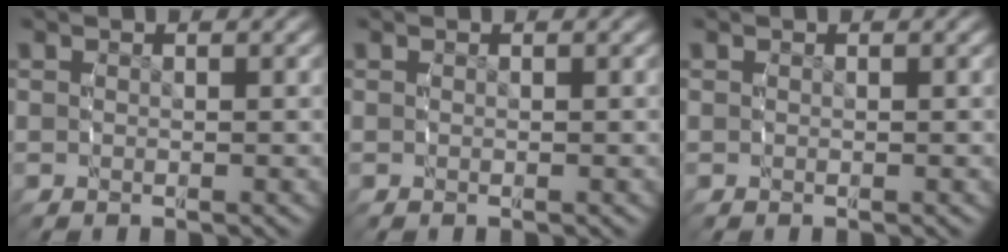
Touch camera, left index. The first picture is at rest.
{"total": 0.0}
{"total": 0.0}